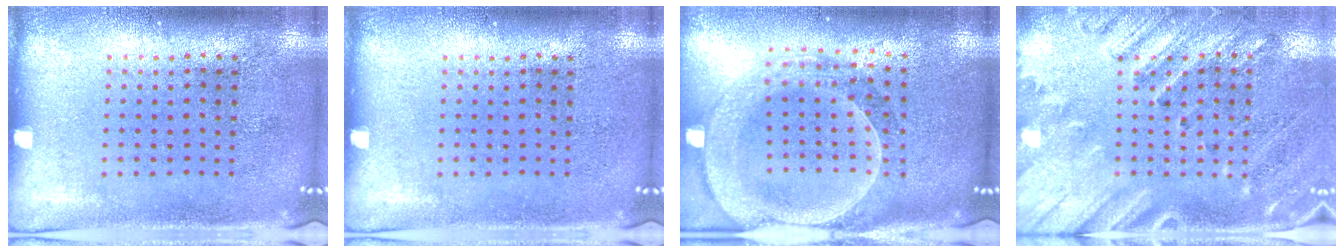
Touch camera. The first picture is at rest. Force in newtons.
{"total": 0.0}
{"total": 2.6, "press": 2.3, "slide": 1.2}
{"total": 2.4, "press": 2.0, "slide": 1.3}